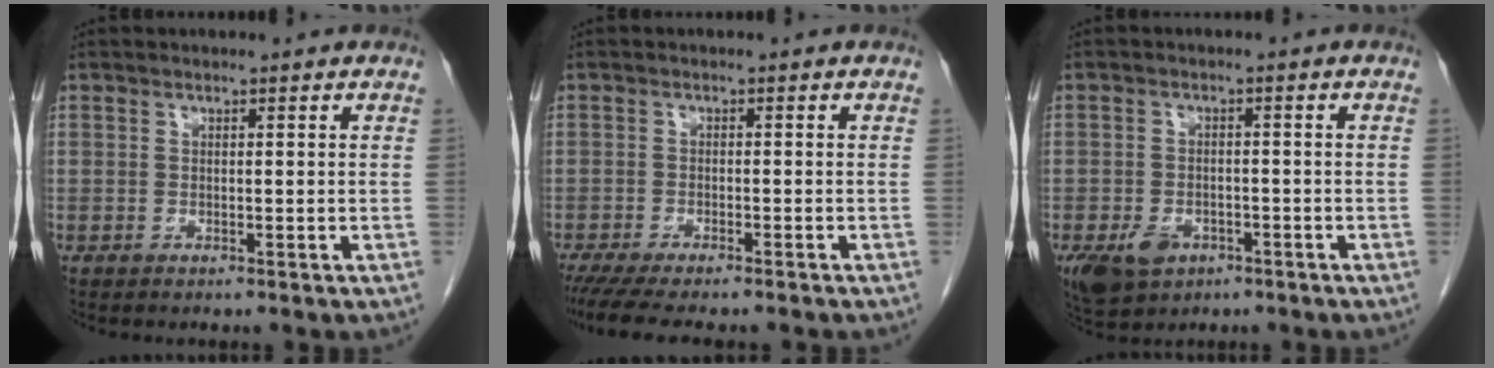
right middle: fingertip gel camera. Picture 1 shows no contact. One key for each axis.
{"total": 10.3, "fx": -8.8, "fy": 1.6, "fz": 5.1, "tx": -0.066, "ty": -0.010, "tz": -0.127}
{"total": 6.4, "fx": -3.5, "fy": 4.2, "fz": 3.2, "tx": -0.065, "ty": -0.005, "tz": -0.050}